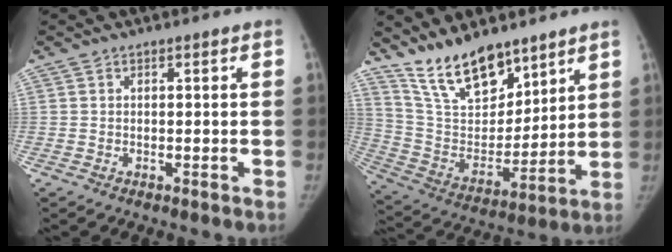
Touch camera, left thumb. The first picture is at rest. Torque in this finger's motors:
{"motor_torque": [0.26, 0.18, 1.39, -1.39, 0.06]}